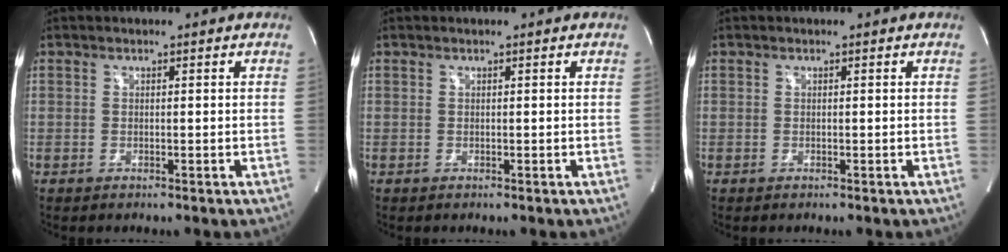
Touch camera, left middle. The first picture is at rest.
{"total": 0.0}
{"total": 0.0}